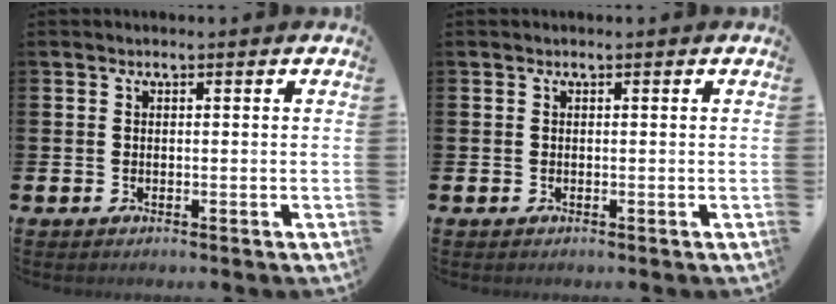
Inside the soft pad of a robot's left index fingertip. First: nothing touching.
{"total": 0.0}